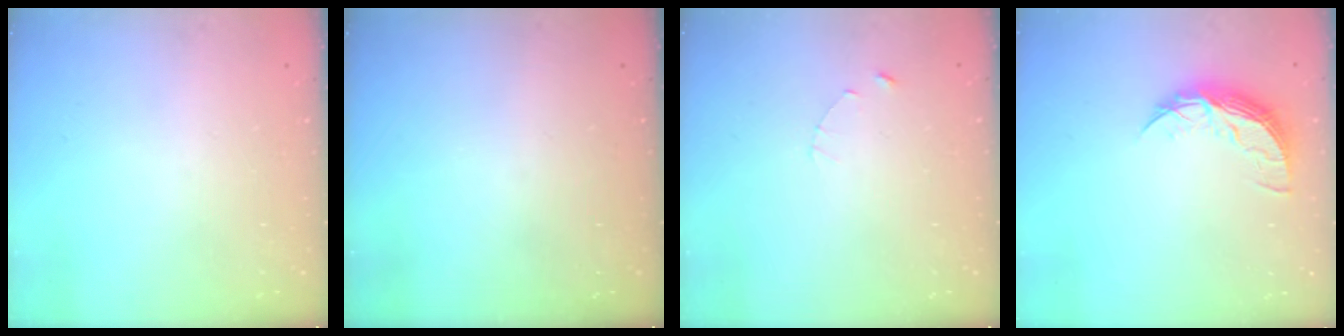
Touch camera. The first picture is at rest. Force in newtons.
{"total": 0.0}
{"total": 1.0, "press": 1.0, "slide": 0.2}
{"total": 8.3, "press": 8.3, "slide": 0.7}